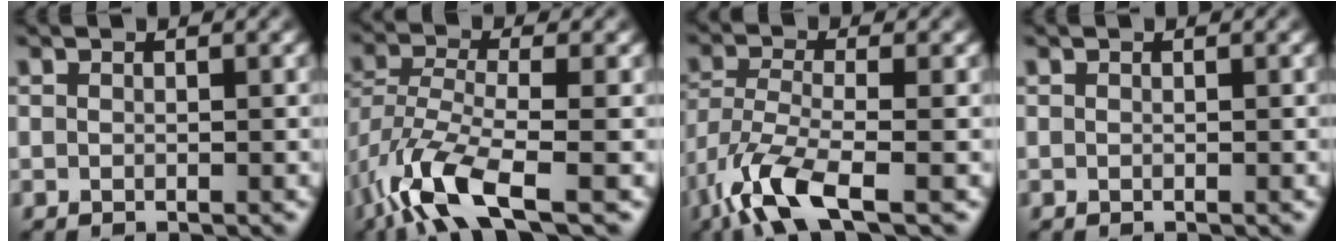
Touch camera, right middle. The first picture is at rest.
{"total": 8.3, "force": [-4.8, 2.5, 6.3], "torque": [-0.140, -0.007, -0.103]}
{"total": 7.0, "force": [-4.3, 2.0, 5.2], "torque": [-0.115, -0.009, -0.094]}
{"total": 0.0}